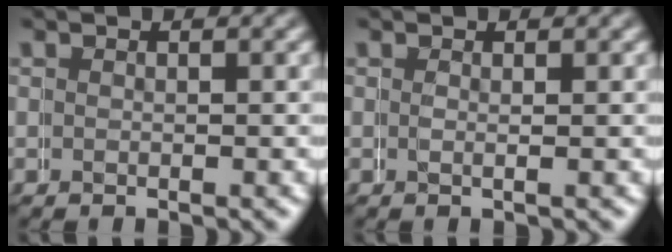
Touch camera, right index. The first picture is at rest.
{"total": 0.8, "force": [0.3, -0.7, -0.4], "torque": [0.004, 0.000, 0.007]}